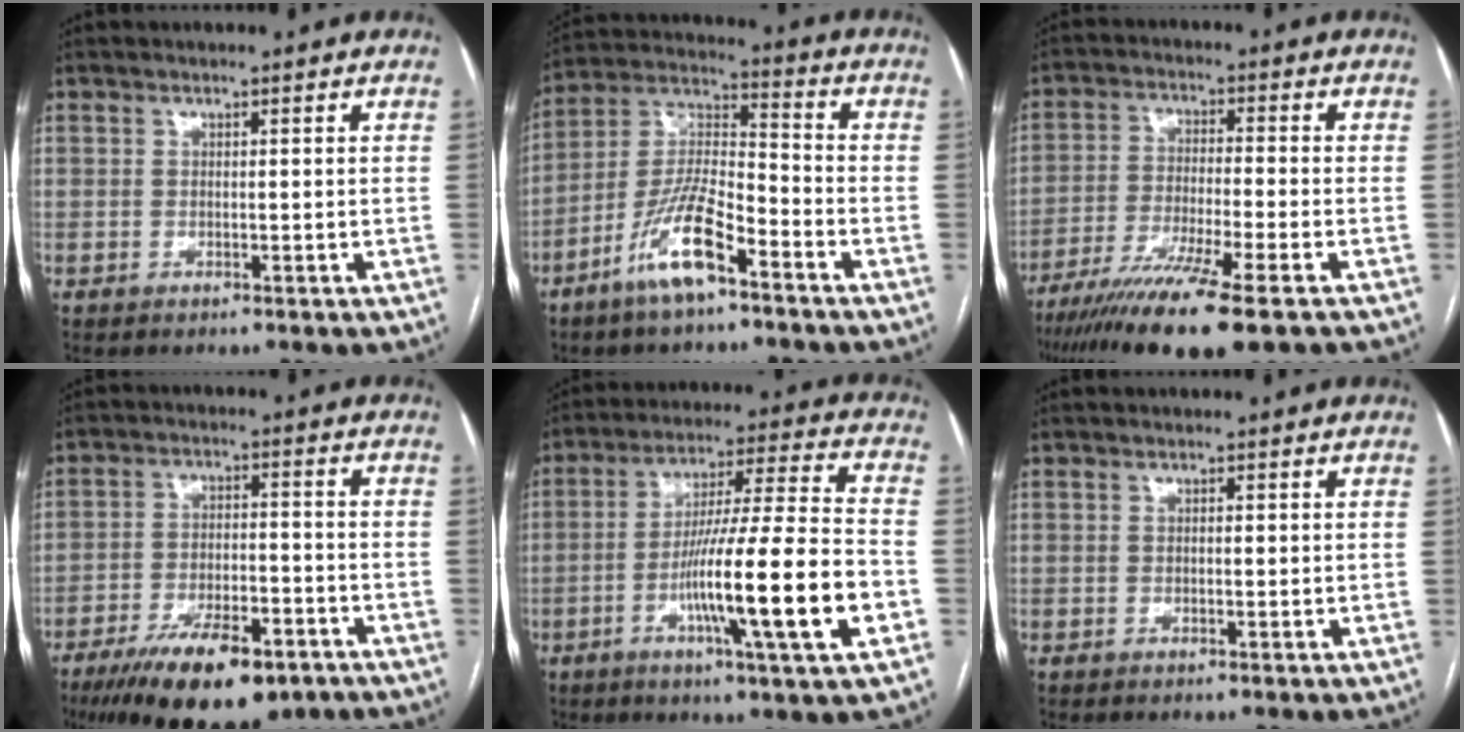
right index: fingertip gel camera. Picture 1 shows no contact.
{"total": 11.9, "force": [-7.0, 2.9, 9.2], "torque": [-0.191, 0.000, -0.132]}
{"total": 14.6, "force": [-10.2, 0.2, 10.4], "torque": [-0.190, -0.040, -0.171]}
{"total": 15.4, "force": [-10.1, 5.3, 10.3], "torque": [-0.163, -0.011, -0.162]}
{"total": 18.4, "force": [-5.5, -0.1, 17.5], "torque": [-0.286, -0.006, -0.092]}
{"total": 0.7, "force": [0.0, 0.2, 0.7], "torque": [-0.011, 0.001, 0.000]}